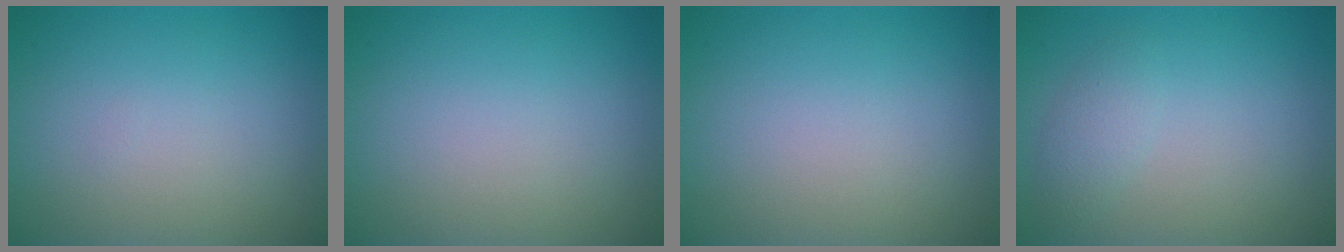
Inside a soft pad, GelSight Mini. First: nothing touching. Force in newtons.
{"total": 0.0}
{"total": 0.0}
{"total": 1.6, "press": 1.6, "slide": 0.1}